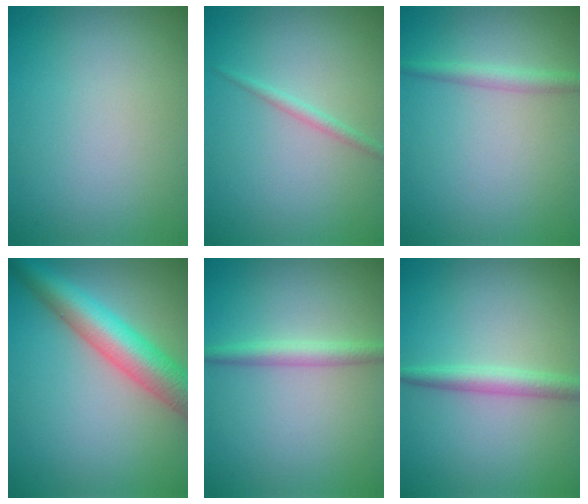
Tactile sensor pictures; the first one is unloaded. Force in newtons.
{"total": 1.1, "press": 1.1, "slide": 0.0}
{"total": 1.9, "press": 1.8, "slide": 0.1}
{"total": 7.4, "press": 7.4, "slide": 0.3}
{"total": 2.2, "press": 2.2, "slide": 0.0}
{"total": 2.4, "press": 2.4, "slide": 0.0}